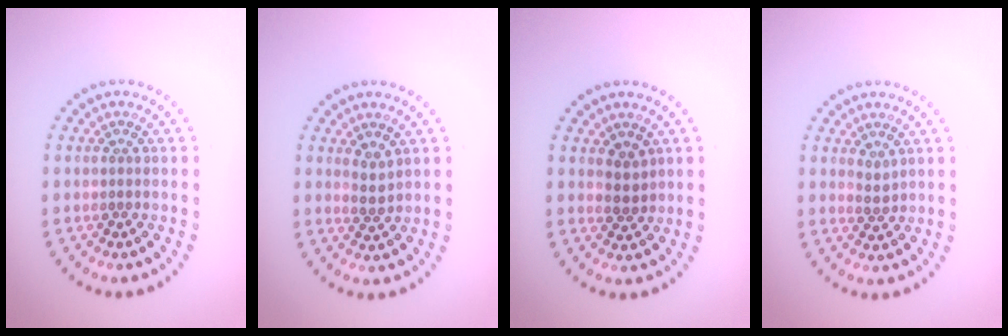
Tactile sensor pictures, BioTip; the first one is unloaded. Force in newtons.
{"total": 1.7, "press": 1.4, "slide": 0.9}
{"total": 1.7, "press": 1.4, "slide": 0.9}
{"total": 0.9, "press": 0.8, "slide": 0.5}